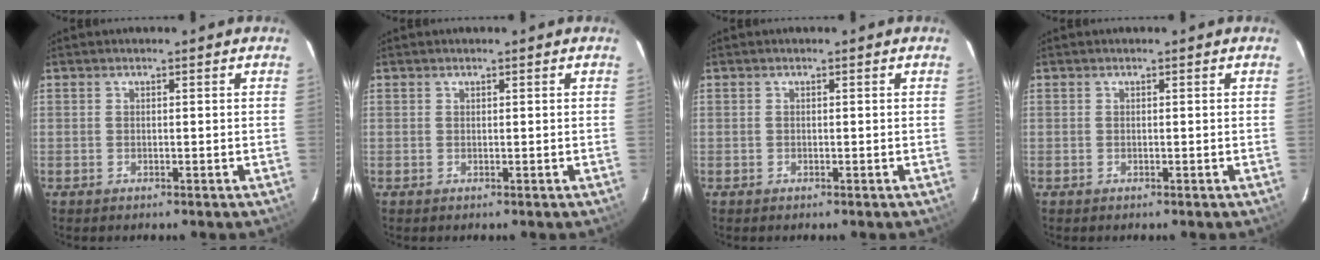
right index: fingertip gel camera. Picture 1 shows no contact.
{"total": 0.0}
{"total": 0.0}
{"total": 0.0}